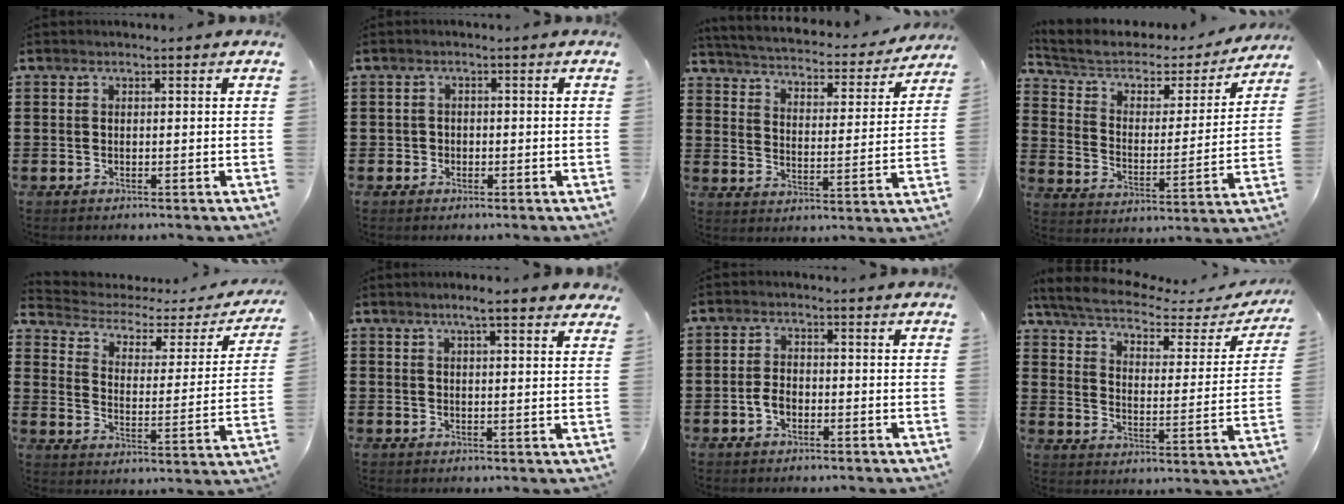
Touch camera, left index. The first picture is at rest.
{"total": 1.2, "force": [-0.3, 1.1, 0.1], "torque": [-0.007, 0.004, -0.008]}
{"total": 2.8, "force": [2.7, 0.1, 0.6], "torque": [-0.033, -0.030, 0.036]}
{"total": 5.0, "force": [3.4, 2.8, 2.3], "torque": [-0.067, -0.020, 0.053]}
{"total": 2.9, "force": [1.7, 1.7, 1.7], "torque": [-0.049, -0.014, 0.019]}
{"total": 4.1, "force": [3.3, 0.2, 2.5], "torque": [-0.056, 0.001, 0.056]}
{"total": 2.7, "force": [-0.9, 1.7, 1.9], "torque": [-0.052, -0.001, -0.021]}
{"total": 5.1, "force": [3.9, 1.1, 3.0], "torque": [-0.077, -0.027, 0.062]}